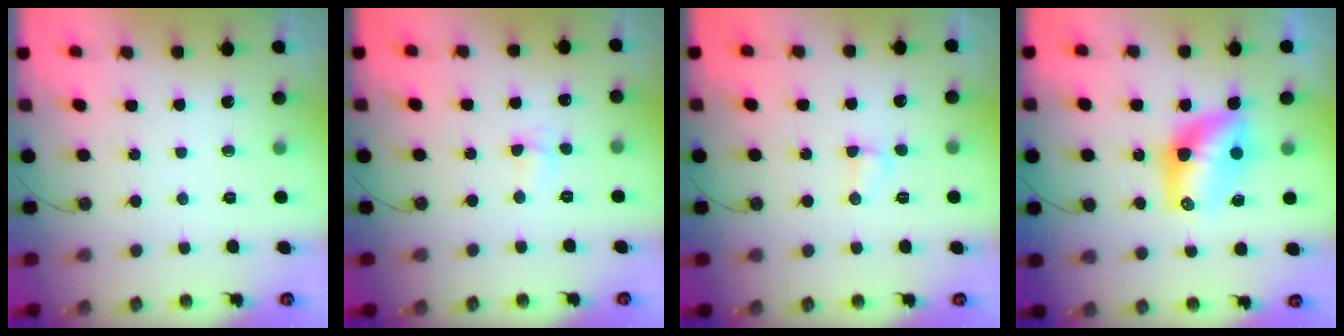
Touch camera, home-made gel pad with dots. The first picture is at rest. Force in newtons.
{"total": 4.7, "press": 3.3, "slide": 3.3}
{"total": 2.5, "press": 2.5, "slide": 0.5}
{"total": 10.1, "press": 10.1, "slide": 0.6}